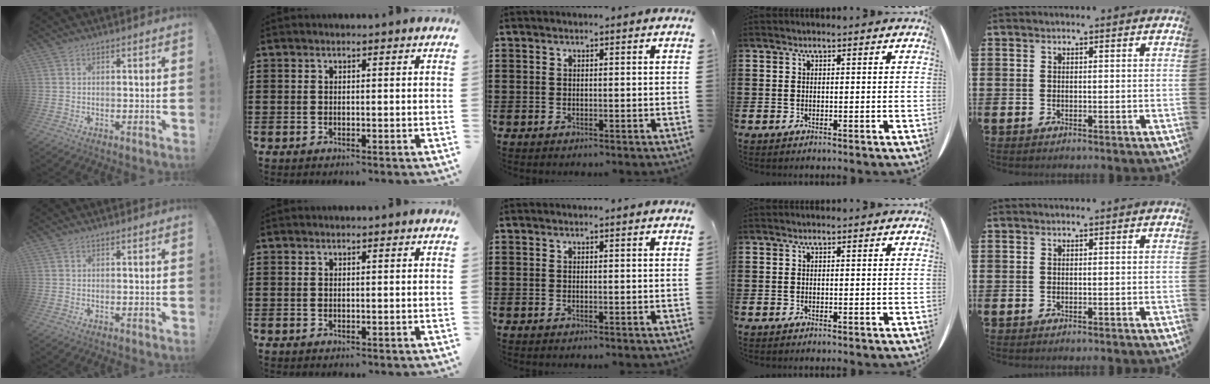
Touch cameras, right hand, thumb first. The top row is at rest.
{}